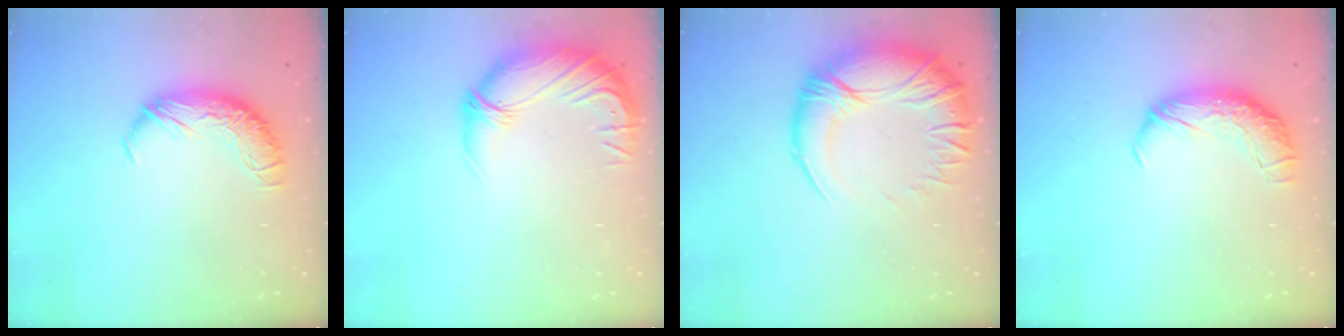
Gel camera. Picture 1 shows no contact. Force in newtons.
{"total": 3.2, "press": 0.0, "slide": 3.2}
{"total": 8.0, "press": 6.7, "slide": 4.5}
{"total": 2.4, "press": 1.1, "slide": 2.2}